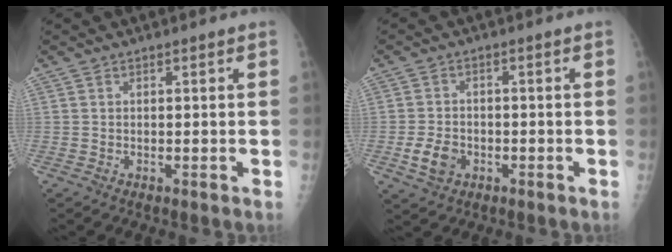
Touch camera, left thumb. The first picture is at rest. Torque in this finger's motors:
{"motor_torque": [-0.11, 0.17, 0.10, -0.07, 0.02]}